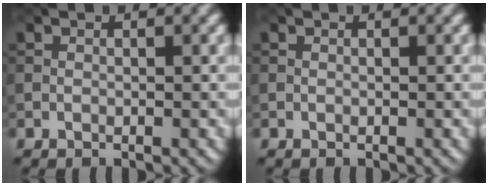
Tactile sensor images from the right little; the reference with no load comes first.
{"total": 0.0}